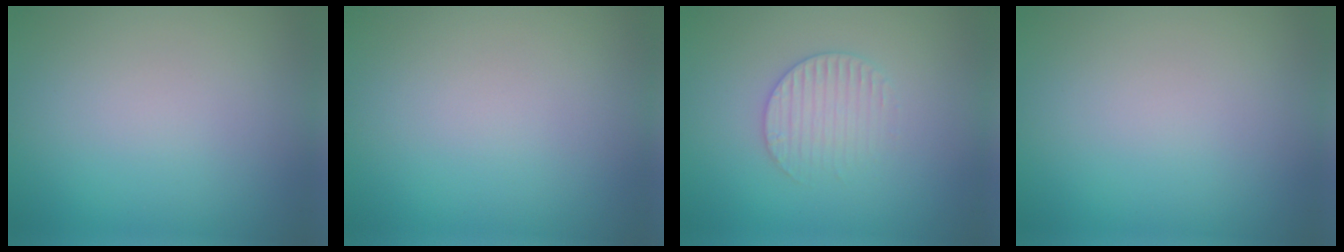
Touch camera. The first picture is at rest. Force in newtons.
{"total": 0.0}
{"total": 2.5, "press": 2.5, "slide": 0.4}
{"total": 0.0}